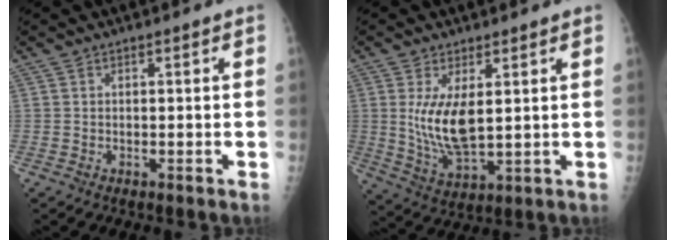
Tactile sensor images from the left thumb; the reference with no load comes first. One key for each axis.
{"total": 9.8, "fx": 1.9, "fy": 4.1, "fz": 8.8, "tx": -0.162, "ty": -0.027, "tz": 0.049}